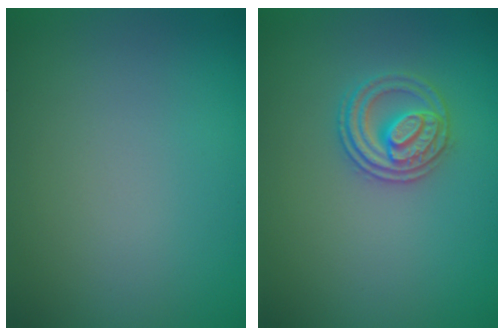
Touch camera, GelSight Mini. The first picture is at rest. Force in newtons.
{"total": 2.6, "press": 2.6, "slide": 0.5}